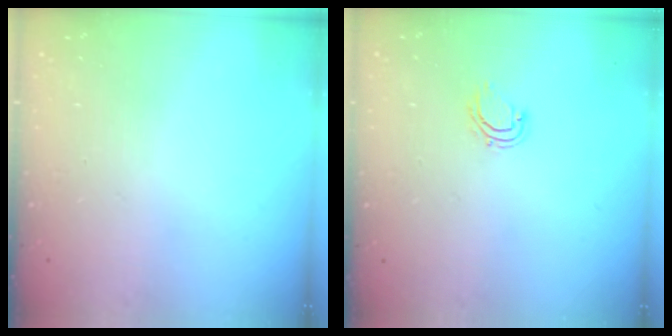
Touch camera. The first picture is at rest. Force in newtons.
{"total": 4.8, "press": 4.7, "slide": 0.7}